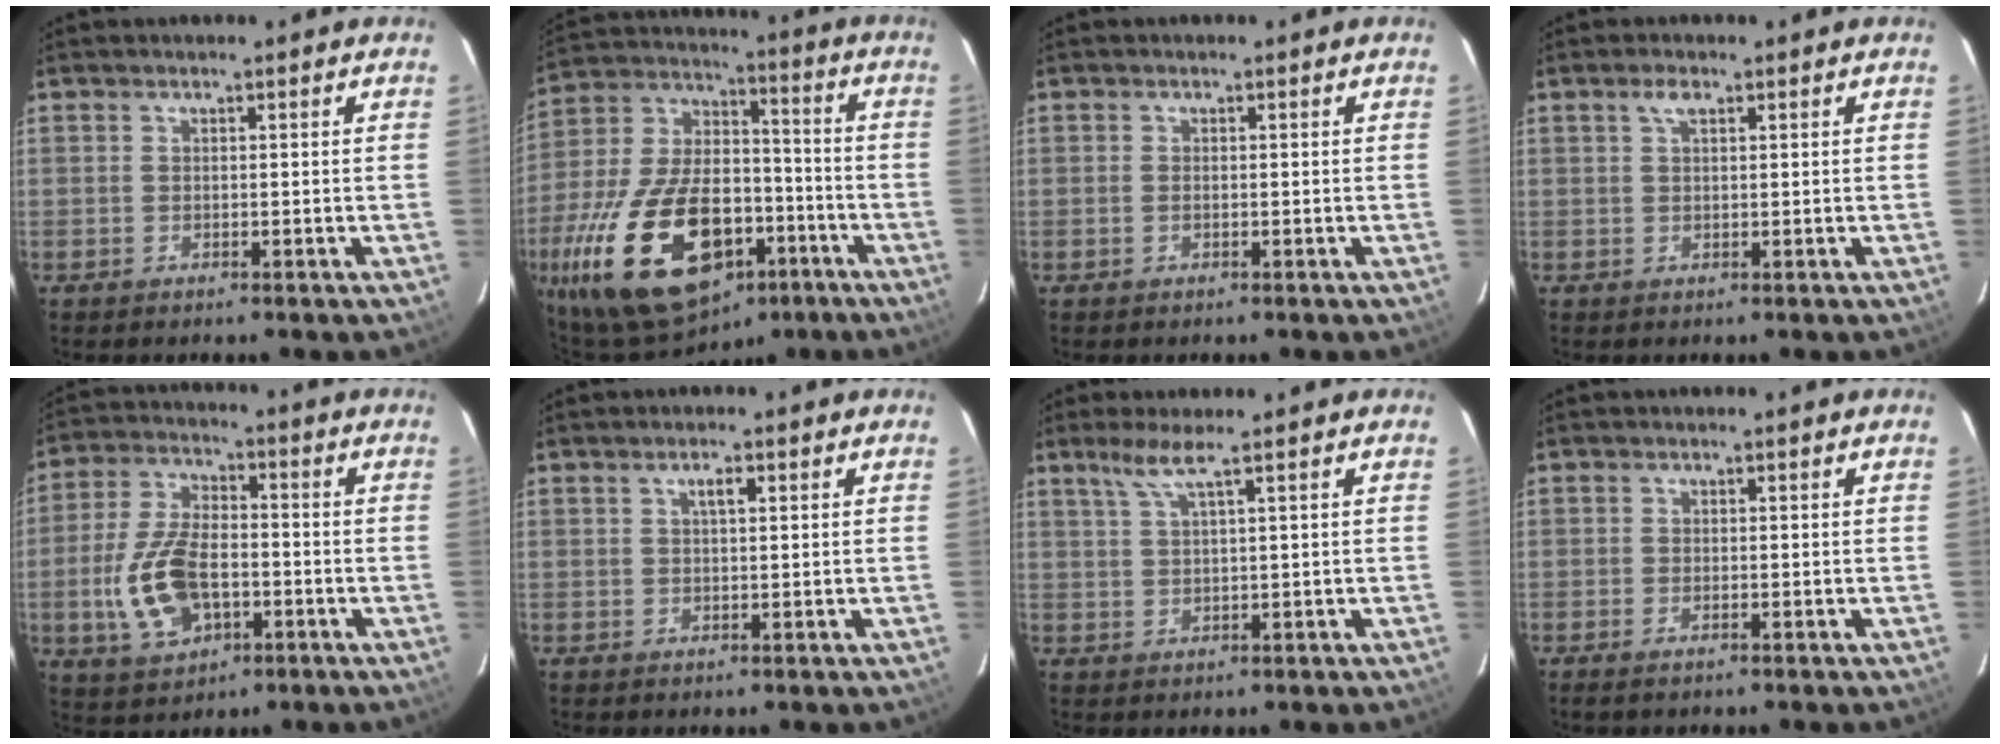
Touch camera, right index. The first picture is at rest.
{"total": 28.8, "force": [-13.7, 15.5, 20.0], "torque": [-0.412, -0.012, -0.211]}
{"total": 0.6, "force": [-0.3, 0.4, 0.4], "torque": [-0.009, 0.000, -0.006]}
{"total": 1.8, "force": [0.9, 0.8, 1.3], "torque": [-0.026, 0.006, 0.017]}
{"total": 13.7, "force": [-3.7, 7.8, 10.6], "torque": [-0.228, 0.004, -0.059]}
{"total": 1.8, "force": [0.7, 0.6, 1.5], "torque": [-0.026, 0.006, 0.011]}
{"total": 3.4, "force": [2.1, -0.7, 2.5], "torque": [-0.052, -0.002, 0.045]}
{"total": 1.0, "force": [-0.8, 0.3, 0.6], "torque": [-0.014, -0.002, -0.015]}